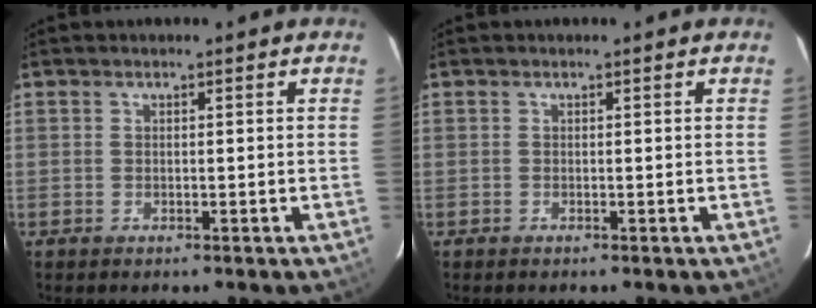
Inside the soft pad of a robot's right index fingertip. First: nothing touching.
{"total": 0.0}